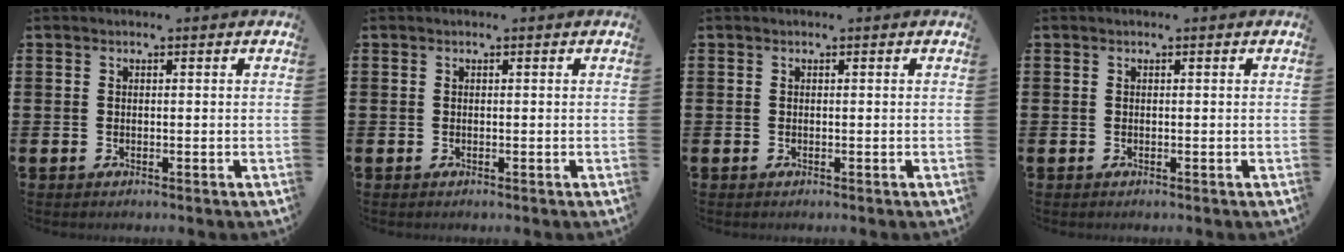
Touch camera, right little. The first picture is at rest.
{"total": 0.0}
{"total": 0.0}
{"total": 0.0}